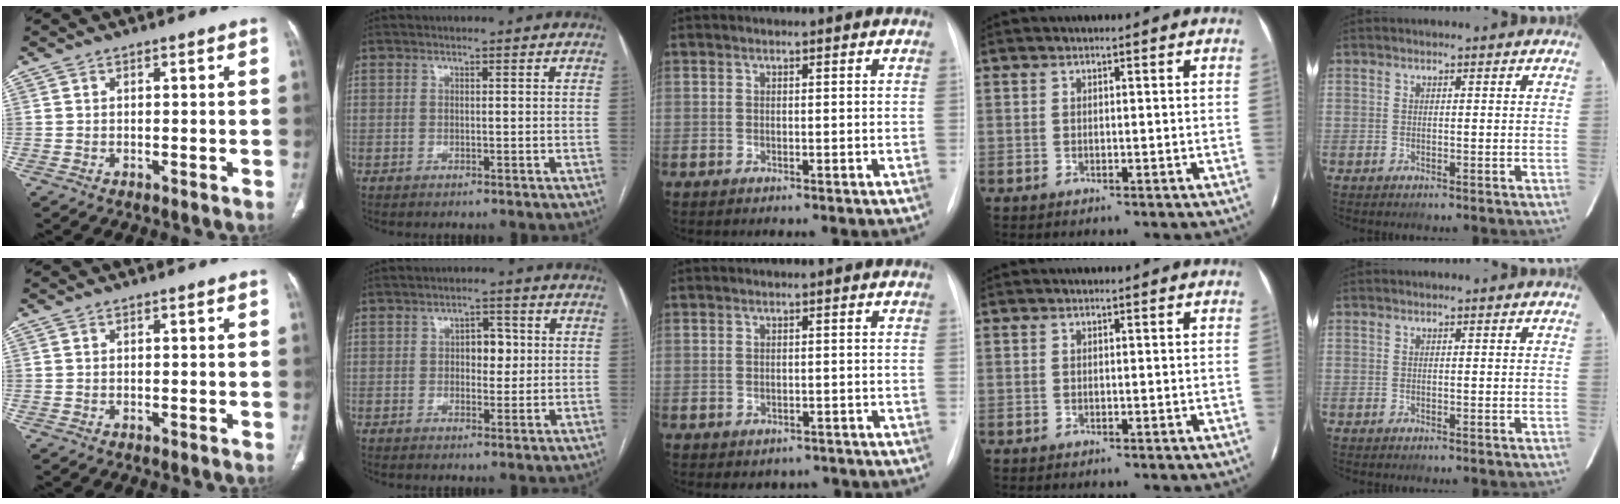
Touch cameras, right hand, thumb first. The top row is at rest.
{"index": {"total": 4.0, "force": [0.5, 2.3, 3.2], "torque": [-0.042, 0.010, 0.009]}, "middle": {"total": 3.4, "force": [-2.7, 2.0, 0.5], "torque": [0.000, 0.013, -0.031]}}